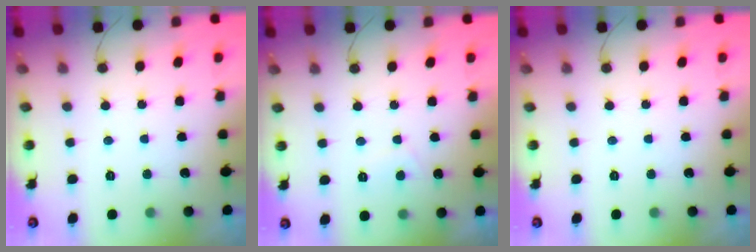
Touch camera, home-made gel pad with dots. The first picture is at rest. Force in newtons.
{"total": 2.6, "press": 2.5, "slide": 0.6}
{"total": 0.0}